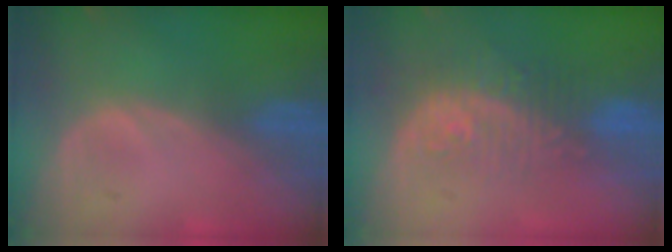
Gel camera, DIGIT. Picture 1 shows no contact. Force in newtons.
{"total": 9.7, "press": 8.1, "slide": 5.3}